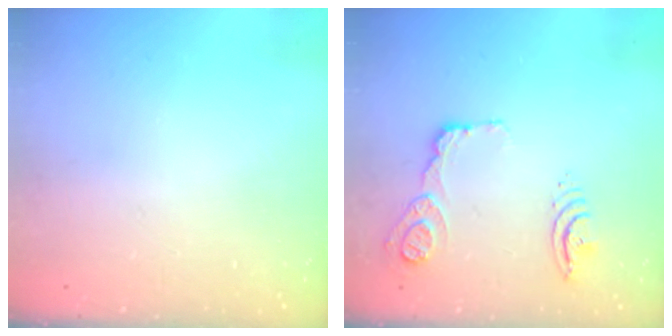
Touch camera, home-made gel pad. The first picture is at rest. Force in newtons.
{"total": 21.3, "press": 16.2, "slide": 13.8}